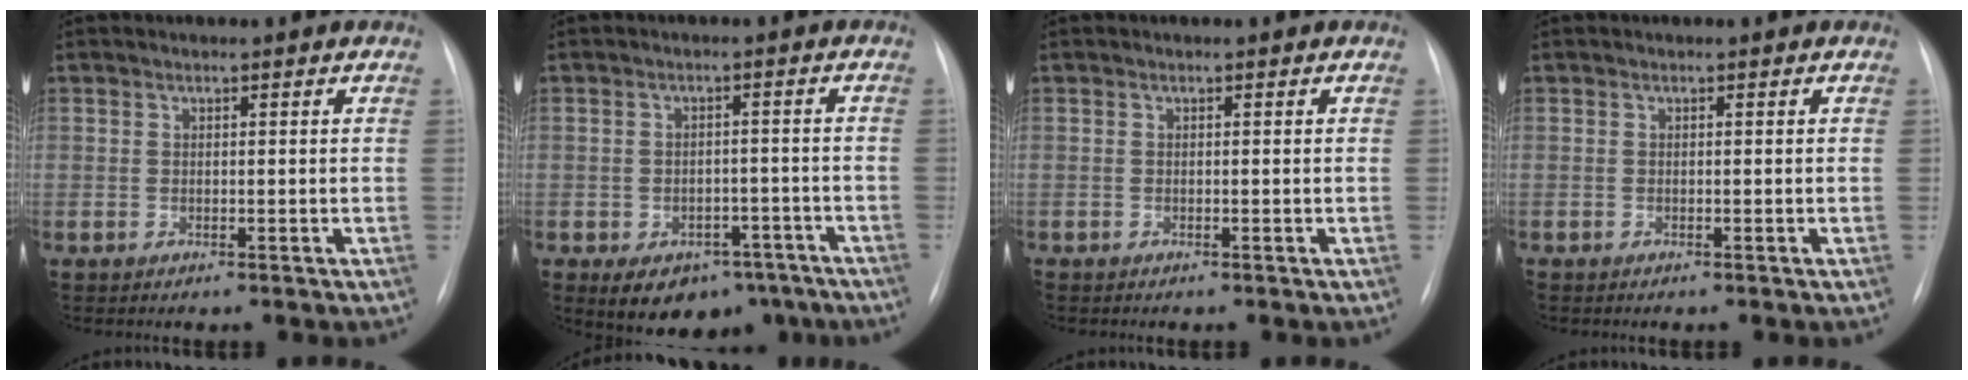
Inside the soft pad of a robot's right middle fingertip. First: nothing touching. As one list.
[{"total": 10.3, "force": [-6.5, 6.6, 4.4], "torque": [-0.050, 0.022, -0.083]}, {"total": 0.0}, {"total": 0.0}]